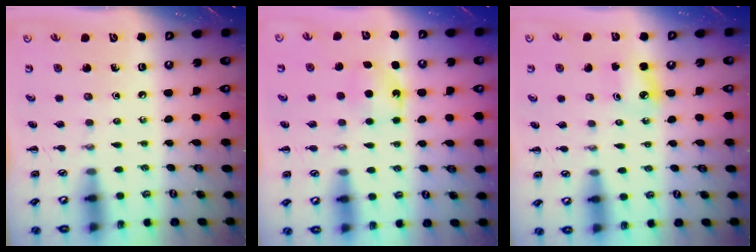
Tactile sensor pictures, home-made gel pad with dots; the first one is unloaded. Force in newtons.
{"total": 5.7, "press": 5.4, "slide": 1.7}
{"total": 3.8, "press": 3.7, "slide": 0.8}